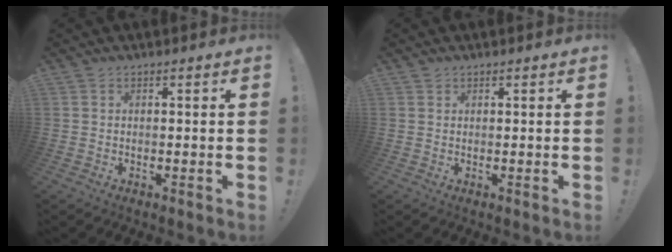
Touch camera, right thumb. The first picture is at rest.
{"total": 0.7, "force": [0.6, 0.4, 0.0], "torque": [0.001, -0.001, 0.012]}